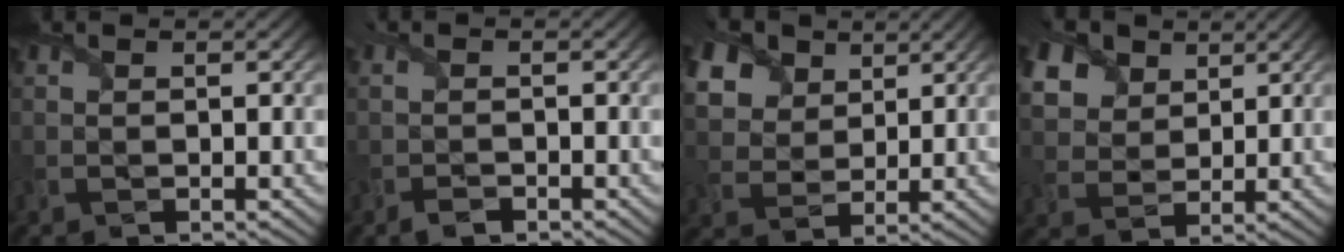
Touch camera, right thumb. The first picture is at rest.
{"total": 1.5, "force": [-1.3, 0.2, 0.7], "torque": [-0.018, 0.000, -0.027]}
{"total": 11.1, "force": [6.1, 7.7, 5.2], "torque": [-0.175, 0.016, 0.127]}
{"total": 9.4, "force": [5.2, 6.6, 4.4], "torque": [-0.164, 0.013, 0.106]}